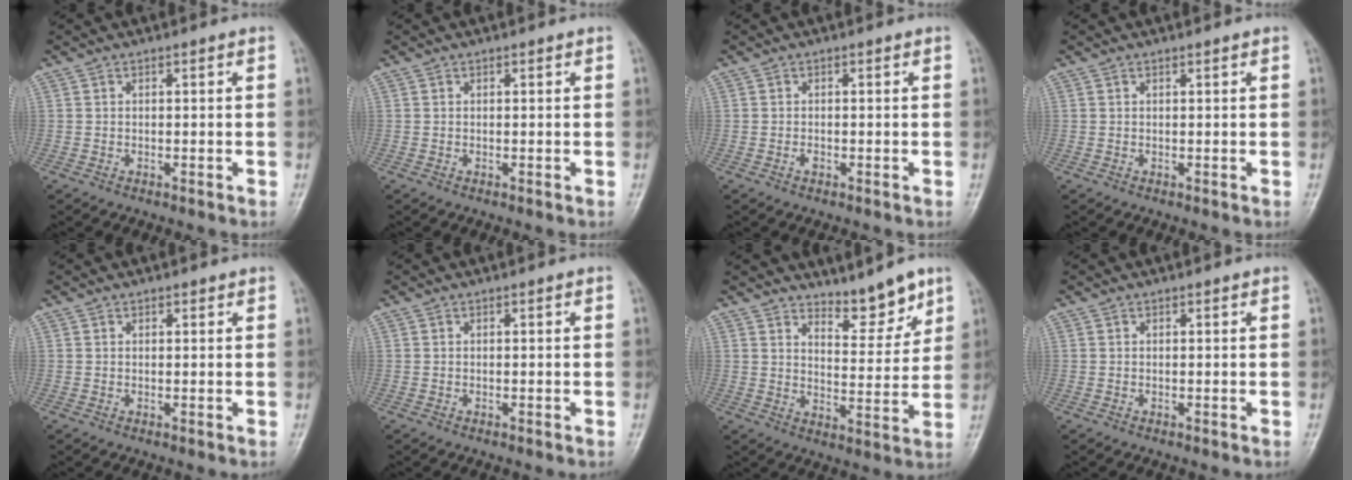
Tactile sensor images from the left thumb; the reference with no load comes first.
{"total": 0.0}
{"total": 0.7, "force": [-0.3, 0.5, 0.5], "torque": [-0.006, 0.000, -0.006]}
{"total": 0.0}
{"total": 0.7, "force": [0.5, 0.4, 0.2], "torque": [0.001, -0.004, 0.005]}
{"total": 0.0}
{"total": 7.4, "force": [6.1, 2.2, 3.5], "torque": [-0.028, -0.058, 0.102]}
{"total": 0.0}